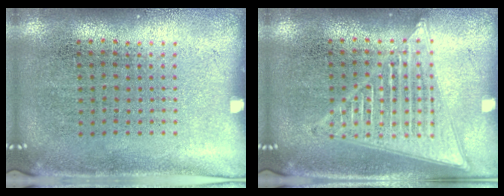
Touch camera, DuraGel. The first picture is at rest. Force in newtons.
{"total": 2.1, "press": 2.1, "slide": 0.2}